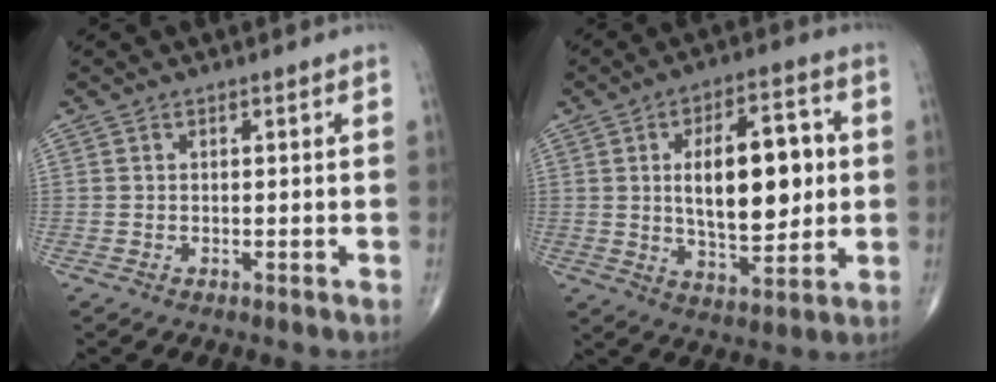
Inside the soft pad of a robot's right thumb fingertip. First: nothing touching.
{"total": 17.0, "force": [1.9, 8.0, 14.9], "torque": [-0.204, 0.000, 0.033]}